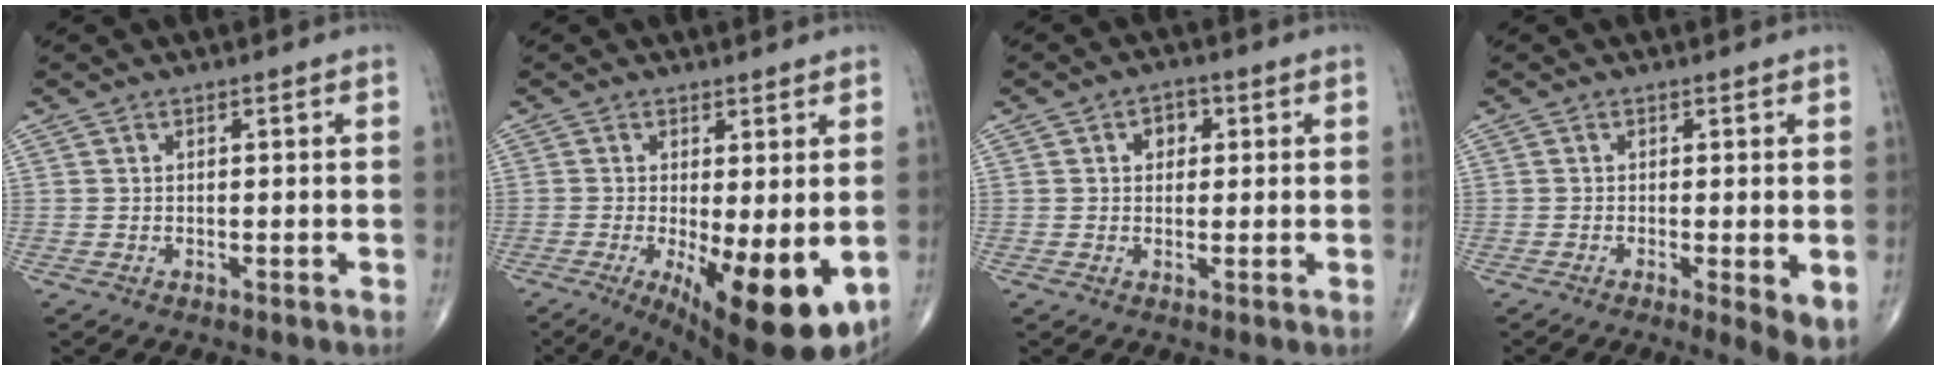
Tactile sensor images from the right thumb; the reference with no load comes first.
{"total": 14.1, "force": [-3.4, 4.5, 12.9], "torque": [-0.177, -0.028, -0.035]}
{"total": 3.5, "force": [0.9, 2.7, 2.0], "torque": [-0.007, 0.002, 0.009]}
{"total": 5.0, "force": [-1.2, 1.0, 4.7], "torque": [-0.078, -0.017, -0.022]}